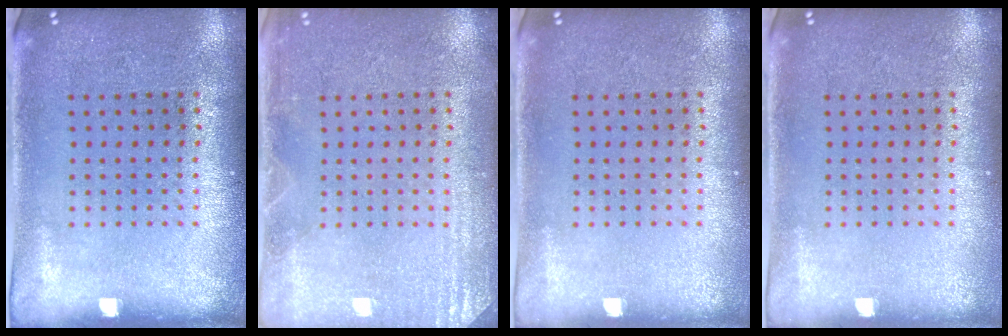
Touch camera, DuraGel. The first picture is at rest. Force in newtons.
{"total": 2.6, "press": 2.5, "slide": 0.4}
{"total": 0.0}
{"total": 0.0}